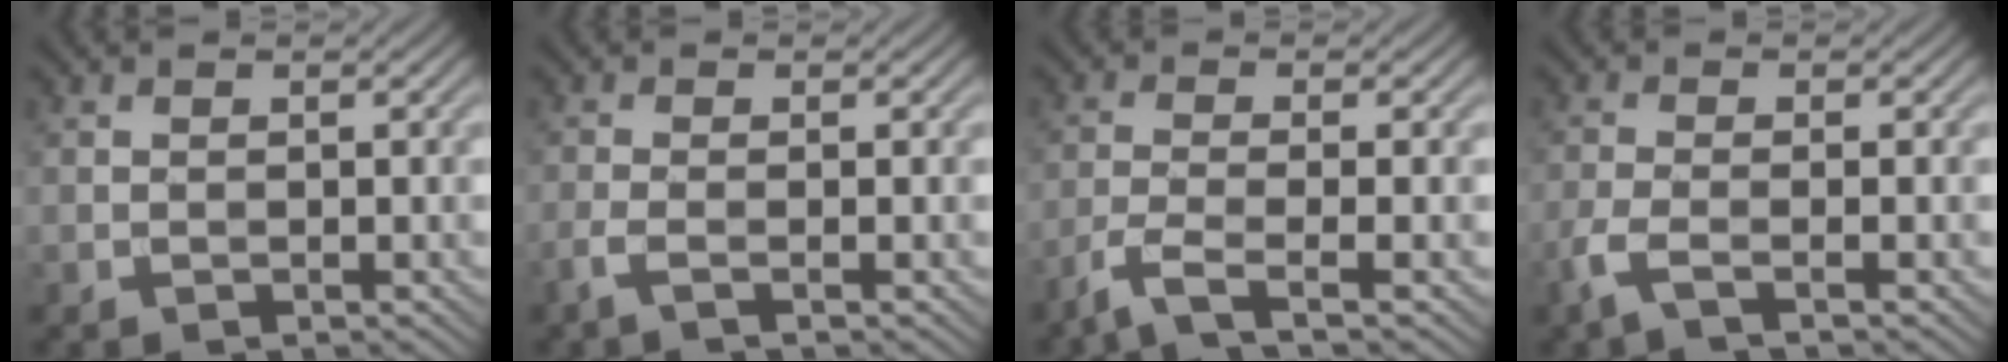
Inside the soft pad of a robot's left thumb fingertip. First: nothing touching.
{"total": 1.9, "force": [-1.0, 0.2, 1.6], "torque": [-0.034, 0.003, -0.031]}
{"total": 4.0, "force": [-2.6, 0.6, 3.0], "torque": [-0.058, -0.001, -0.073]}
{"total": 2.9, "force": [-1.7, 0.5, 2.3], "torque": [-0.055, -0.002, -0.049]}